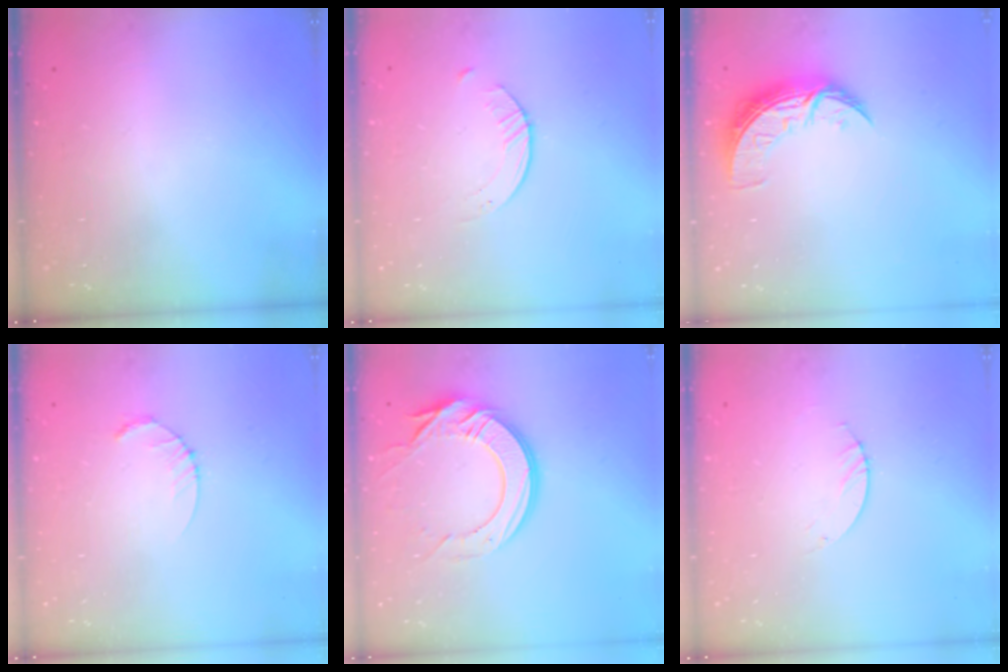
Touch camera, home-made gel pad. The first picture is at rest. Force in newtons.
{"total": 1.6, "press": 1.6, "slide": 0.3}
{"total": 9.0, "press": 9.0, "slide": 0.5}
{"total": 2.6, "press": 2.6, "slide": 0.4}
{"total": 16.4, "press": 16.4, "slide": 1.2}
{"total": 0.9, "press": 0.8, "slide": 0.2}